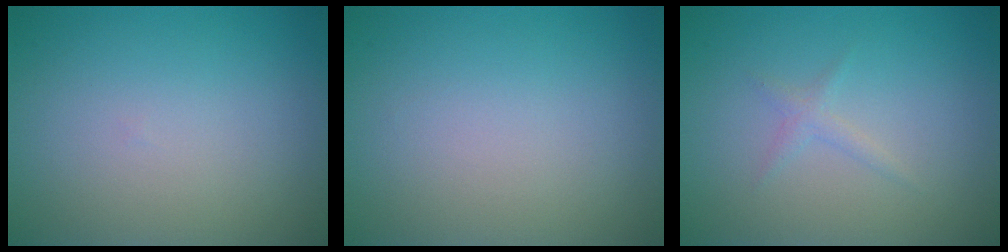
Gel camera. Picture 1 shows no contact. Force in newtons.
{"total": 0.0}
{"total": 1.0, "press": 1.0, "slide": 0.1}